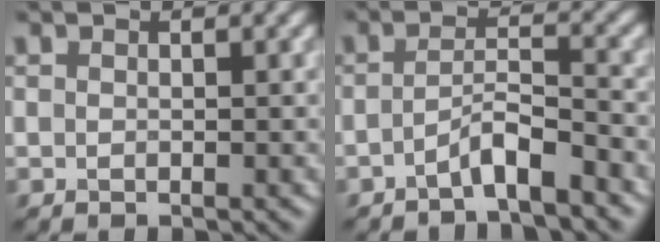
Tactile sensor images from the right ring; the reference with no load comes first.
{"total": 3.0, "force": [-2.1, 0.3, 2.1], "torque": [-0.037, 0.011, -0.045]}